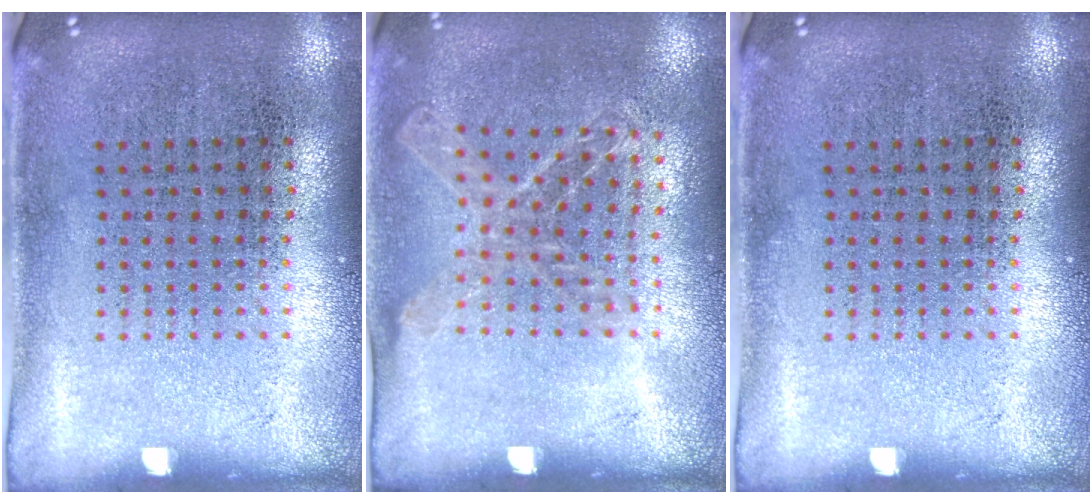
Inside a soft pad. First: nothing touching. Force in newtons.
{"total": 1.1, "press": 1.1, "slide": 0.3}
{"total": 0.0}